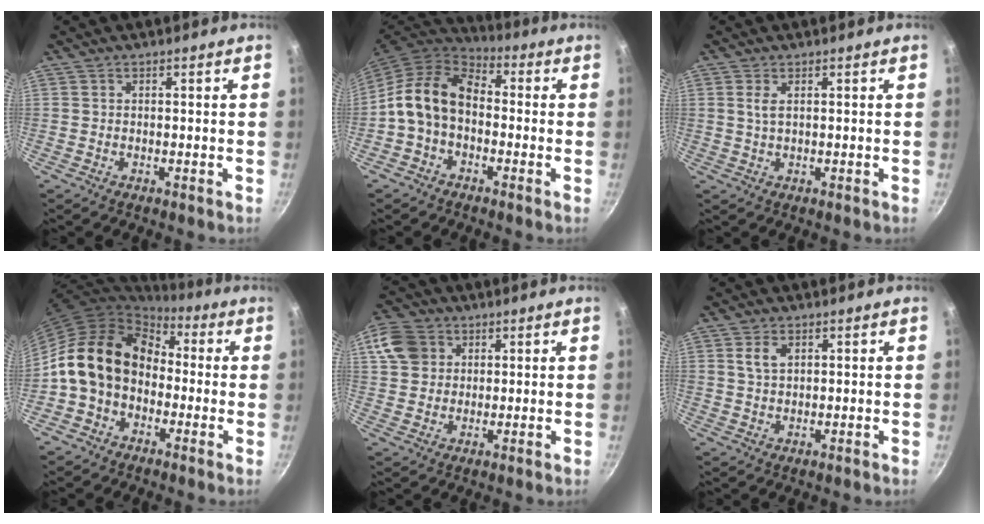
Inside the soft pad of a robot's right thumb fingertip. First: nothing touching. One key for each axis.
{"total": 11.7, "fx": -1.0, "fy": 8.2, "fz": 8.2, "tx": -0.131, "ty": 0.039, "tz": -0.038}
{"total": 1.9, "fx": 0.6, "fy": 0.8, "fz": 1.6, "tx": -0.034, "ty": -0.003, "tz": 0.013}
{"total": 14.6, "fx": -0.5, "fy": 11.3, "fz": 9.2, "tx": -0.125, "ty": 0.044, "tz": -0.024}
{"total": 9.0, "fx": 3.4, "fy": 7.5, "fz": 3.6, "tx": -0.045, "ty": 0.004, "tz": 0.057}
{"total": 3.5, "fx": 1.3, "fy": 2.2, "fz": 2.4, "tx": -0.036, "ty": -0.001, "tz": 0.026}